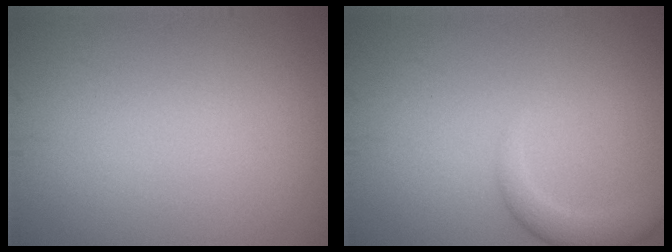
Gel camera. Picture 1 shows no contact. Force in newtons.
{"total": 2.5, "press": 2.5, "slide": 0.2}